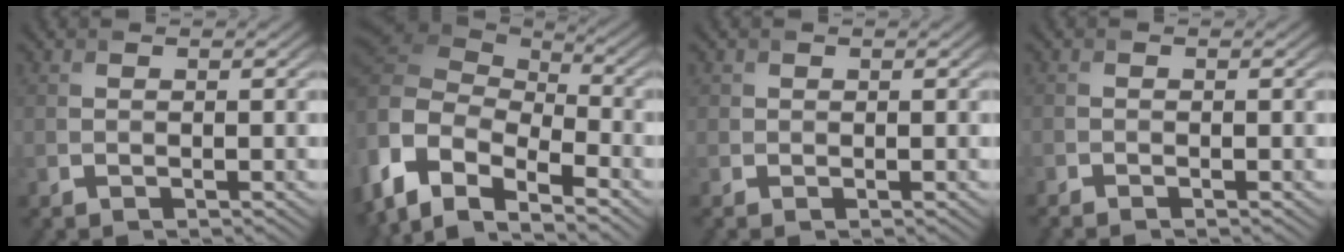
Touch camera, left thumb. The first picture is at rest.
{"total": 11.5, "force": [-3.8, 7.3, 8.1], "torque": [-0.211, -0.025, -0.055]}
{"total": 0.9, "force": [-0.6, 0.8, 0.1], "torque": [0.000, -0.003, -0.013]}
{"total": 1.3, "force": [-1.3, -0.2, 0.3], "torque": [-0.006, -0.007, -0.027]}